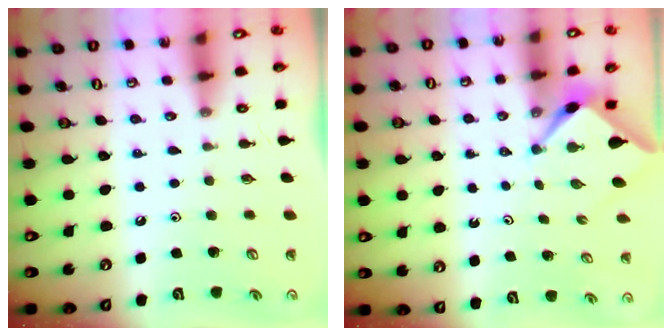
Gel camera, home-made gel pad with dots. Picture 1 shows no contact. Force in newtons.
{"total": 2.6, "press": 2.6, "slide": 0.4}